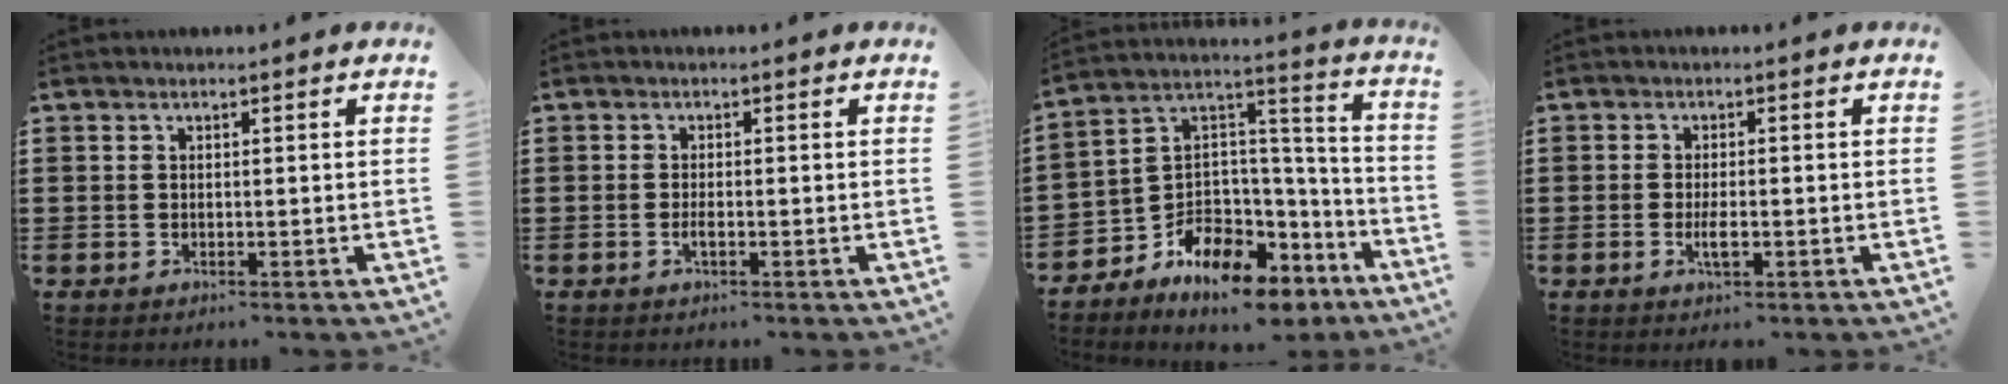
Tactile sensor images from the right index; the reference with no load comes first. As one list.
[{"total": 1.1, "force": [-0.3, 0.1, 1.0], "torque": [-0.018, -0.004, -0.004]}, {"total": 7.7, "force": [-6.1, 4.6, 0.7], "torque": [-0.032, -0.003, -0.114]}, {"total": 2.8, "force": [-0.8, 0.7, 2.6], "torque": [-0.059, -0.007, -0.019]}]